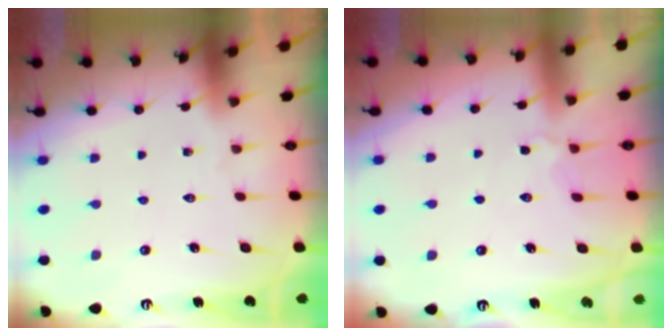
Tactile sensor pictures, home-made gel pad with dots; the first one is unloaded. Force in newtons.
{"total": 2.9, "press": 2.9, "slide": 0.6}